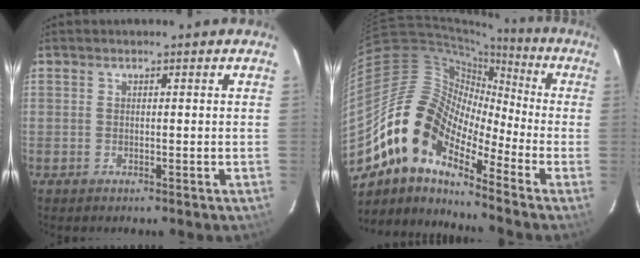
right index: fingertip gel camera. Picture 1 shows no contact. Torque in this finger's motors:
{"motor_torque": [1.07, -1.05, 0.90, 0.21]}